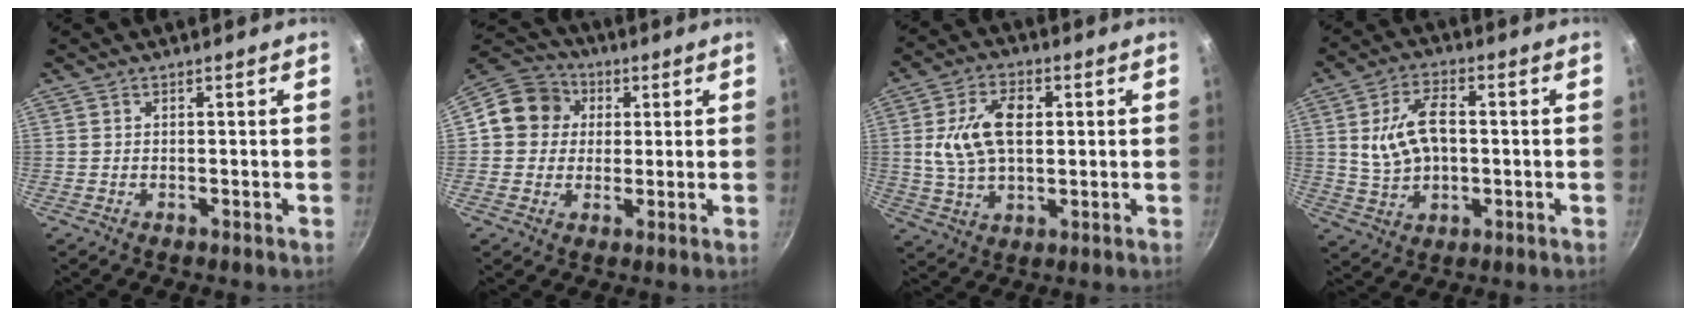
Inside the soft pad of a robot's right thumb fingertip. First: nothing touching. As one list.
[{"total": 10.4, "force": [1.8, 9.5, 3.8], "torque": [-0.034, 0.017, 0.011]}, {"total": 12.2, "force": [1.7, 7.5, 9.4], "torque": [-0.156, 0.007, 0.026]}, {"total": 10.9, "force": [0.7, 6.7, 8.5], "torque": [-0.143, 0.013, 0.015]}]